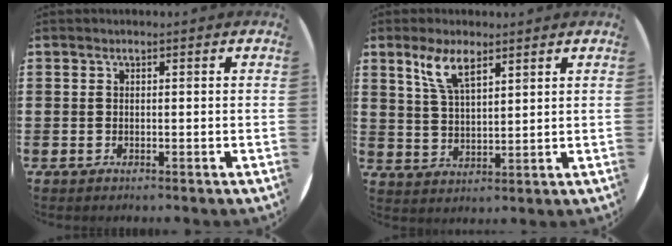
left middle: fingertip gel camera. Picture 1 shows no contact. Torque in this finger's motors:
{"motor_torque": [1.14, -1.00, 0.19, 0.07]}